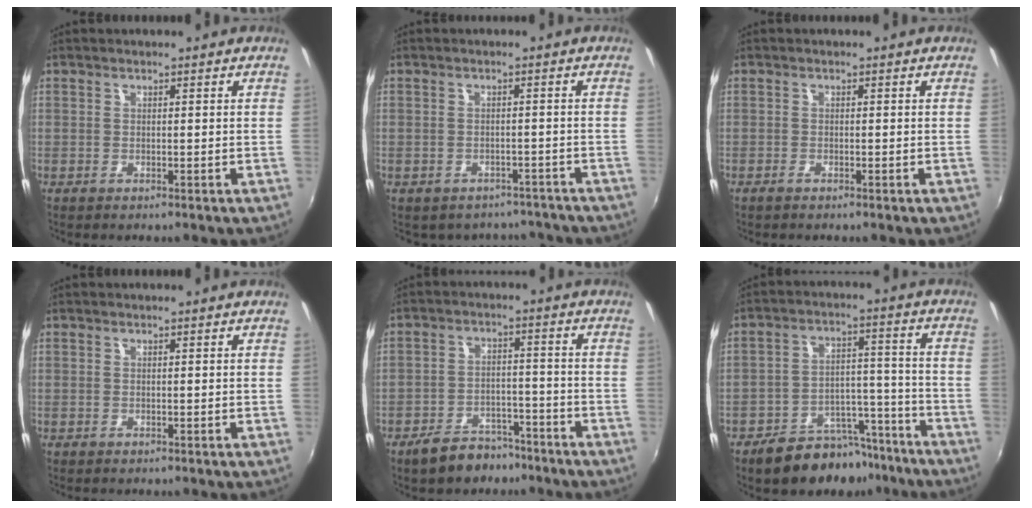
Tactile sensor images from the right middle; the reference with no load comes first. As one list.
[{"total": 8.5, "force": [-7.0, 4.3, 1.9], "torque": [-0.045, 0.002, -0.079]}, {"total": 1.0, "force": [-0.8, 0.2, 0.5], "torque": [-0.011, -0.003, -0.018]}, {"total": 0.0}, {"total": 8.2, "force": [-6.4, 4.2, 2.8], "torque": [-0.067, 0.019, -0.088]}, {"total": 16.0, "force": [-12.7, 7.8, 5.8], "torque": [-0.104, 0.039, -0.168]}]